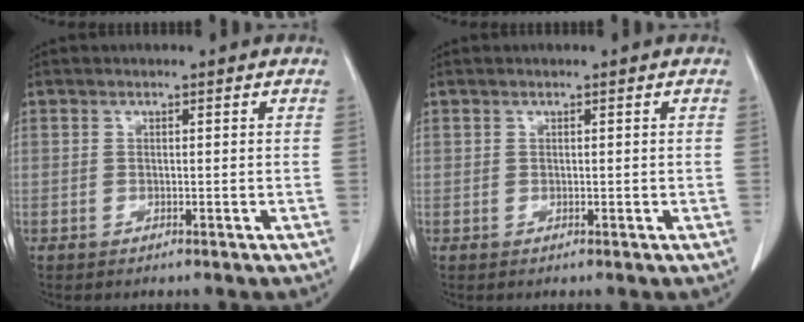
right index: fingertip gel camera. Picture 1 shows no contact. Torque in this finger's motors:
{"motor_torque": [-0.08, 0.04, -0.03, -0.01]}